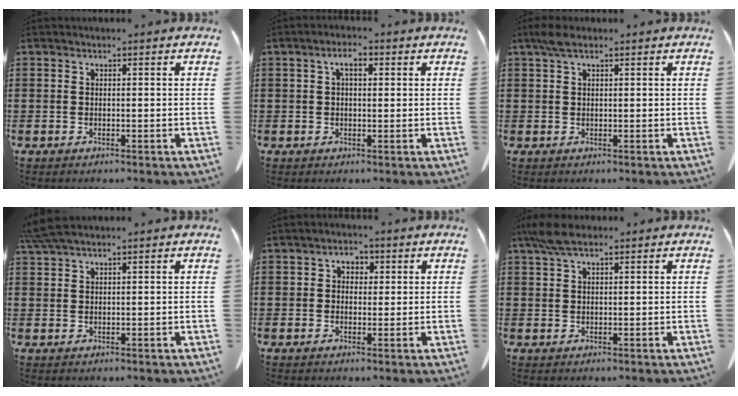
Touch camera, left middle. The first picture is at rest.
{"total": 3.0, "force": [0.8, 1.3, 2.6], "torque": [-0.055, 0.008, 0.013]}
{"total": 2.3, "force": [1.4, 0.9, 1.6], "torque": [-0.037, 0.003, 0.026]}
{"total": 3.8, "force": [3.1, 0.5, 2.1], "torque": [-0.050, 0.000, 0.060]}
{"total": 2.2, "force": [0.5, 1.8, 1.2], "torque": [-0.023, 0.005, 0.006]}
{"total": 4.3, "force": [2.9, 1.4, 2.9], "torque": [-0.065, 0.004, 0.055]}